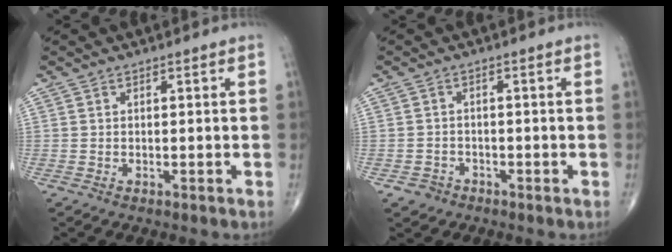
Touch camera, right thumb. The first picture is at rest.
{"total": 2.4, "force": [-1.4, 2.0, 0.2], "torque": [0.005, 0.010, -0.025]}